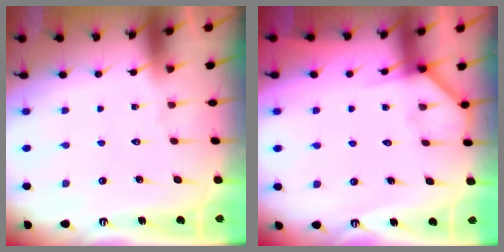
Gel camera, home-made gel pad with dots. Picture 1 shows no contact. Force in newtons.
{"total": 4.3, "press": 4.2, "slide": 0.6}